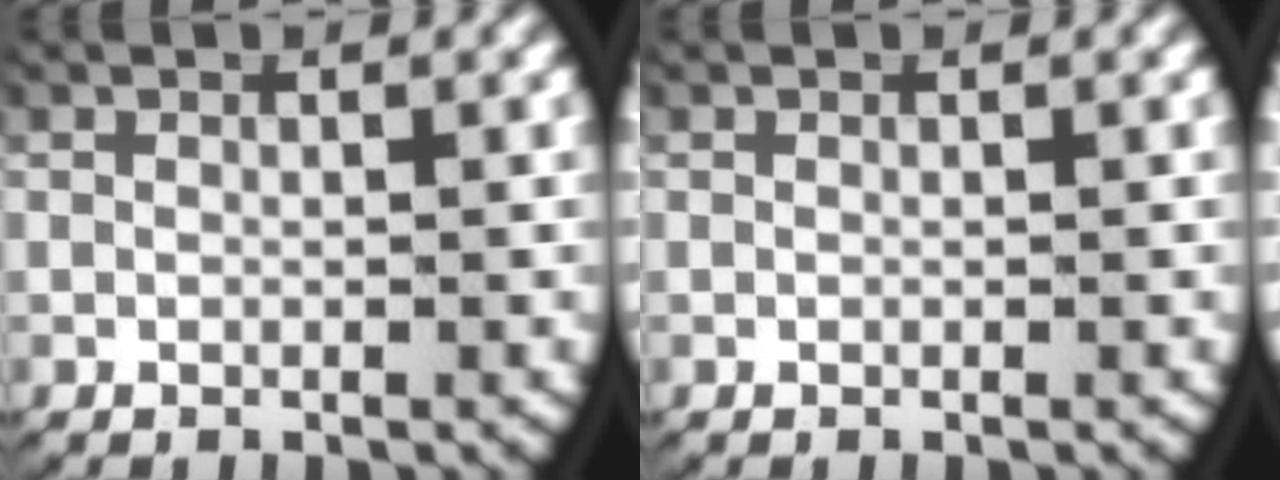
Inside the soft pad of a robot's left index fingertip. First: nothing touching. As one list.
[{"total": 0.0}]